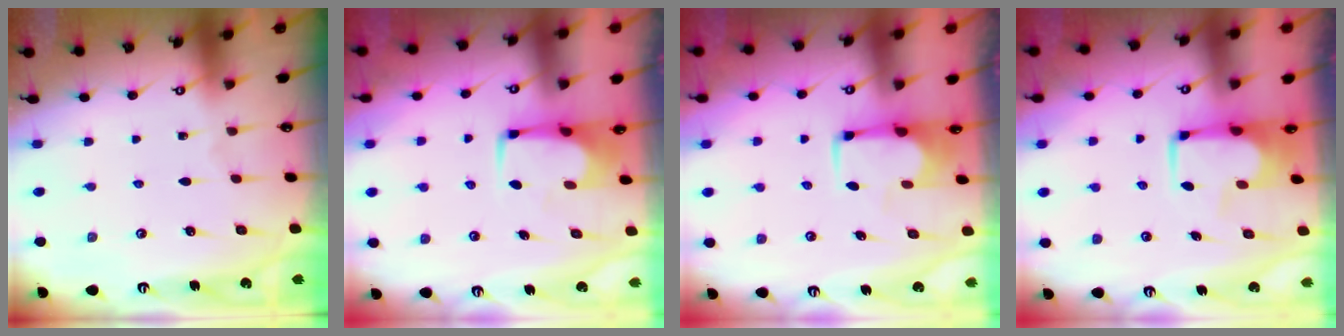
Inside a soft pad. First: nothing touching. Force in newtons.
{"total": 0.8, "press": 0.7, "slide": 0.4}
{"total": 1.7, "press": 1.5, "slide": 0.8}
{"total": 2.2, "press": 2.1, "slide": 0.5}